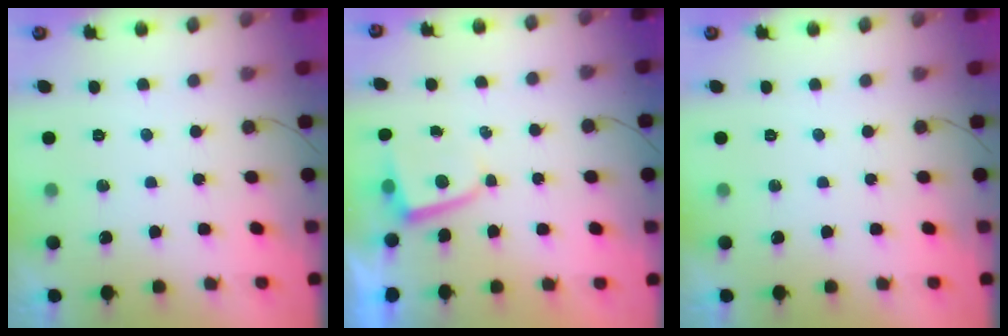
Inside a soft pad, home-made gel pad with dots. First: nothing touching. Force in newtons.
{"total": 1.6, "press": 1.6, "slide": 0.3}
{"total": 0.0}